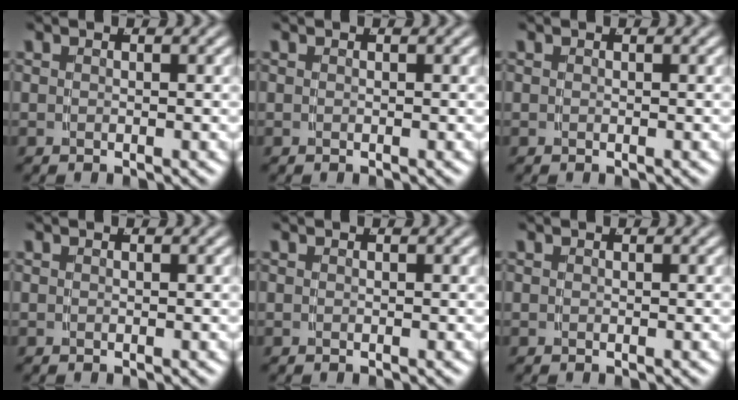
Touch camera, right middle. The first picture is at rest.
{"total": 0.0}
{"total": 0.0}
{"total": 0.0}
{"total": 0.0}
{"total": 0.0}